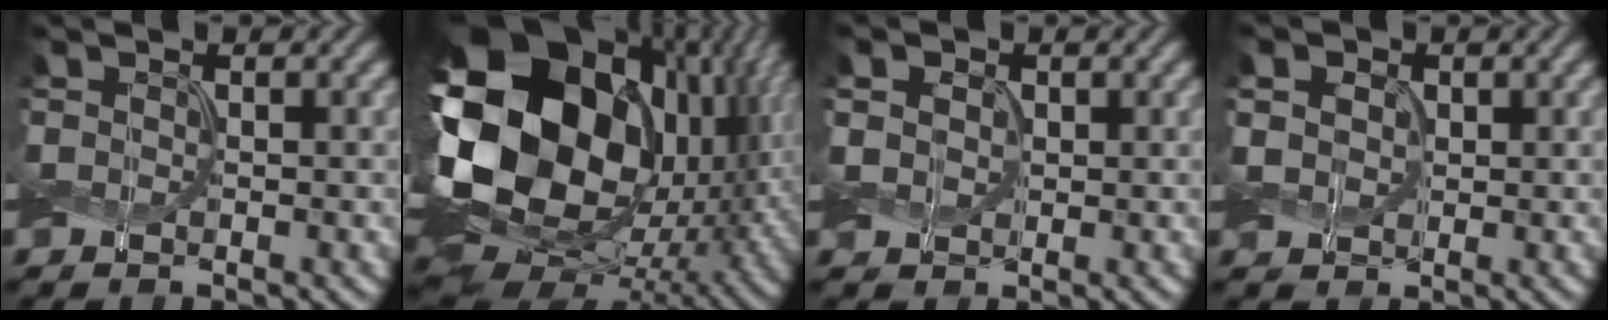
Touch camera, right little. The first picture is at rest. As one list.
[{"total": 22.6, "force": [3.5, 16.0, 15.6], "torque": [-0.328, -0.008, 0.065]}, {"total": 2.4, "force": [0.5, 2.0, 1.2], "torque": [-0.034, 0.007, 0.004]}, {"total": 3.2, "force": [0.9, 2.5, 1.7], "torque": [-0.046, 0.010, 0.009]}]